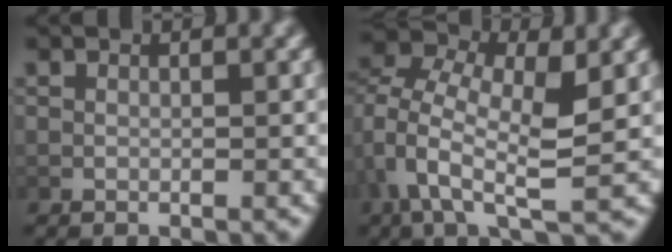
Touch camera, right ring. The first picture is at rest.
{"total": 6.0, "force": [0.3, 3.3, 5.0], "torque": [-0.107, -0.025, 0.006]}